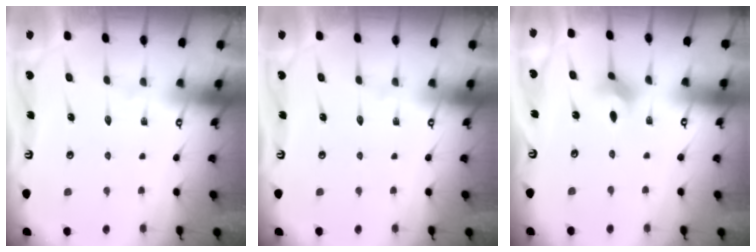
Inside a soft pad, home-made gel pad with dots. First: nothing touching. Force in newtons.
{"total": 0.0}
{"total": 2.3, "press": 2.3, "slide": 0.5}